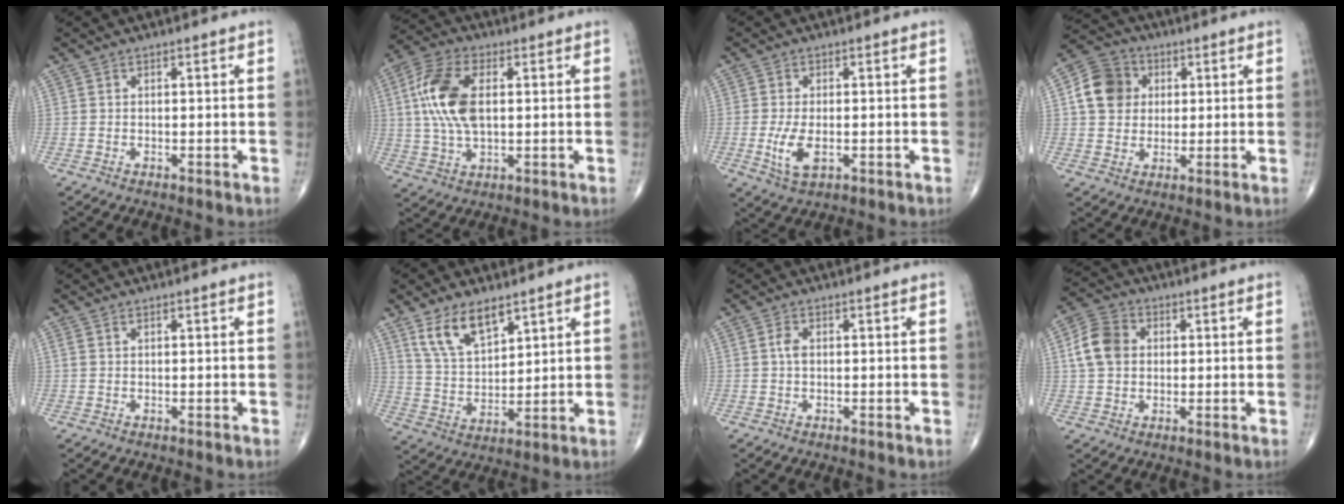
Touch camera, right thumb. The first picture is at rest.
{"total": 13.1, "force": [2.0, 6.9, 11.0], "torque": [-0.232, 0.008, 0.037]}
{"total": 5.6, "force": [-1.2, 2.7, 4.7], "torque": [-0.096, -0.008, -0.017]}
{"total": 9.7, "force": [1.9, 8.4, 4.5], "torque": [-0.063, 0.005, 0.024]}
{"total": 0.9, "force": [0.5, 0.4, 0.7], "torque": [-0.020, 0.012, 0.014]}
{"total": 10.0, "force": [6.3, 4.6, 6.2], "torque": [-0.102, -0.033, 0.130]}
{"total": 1.9, "force": [0.2, 1.1, 1.6], "torque": [-0.033, 0.004, 0.002]}
{"total": 8.1, "force": [1.2, 6.3, 4.9], "torque": [-0.086, 0.013, 0.016]}